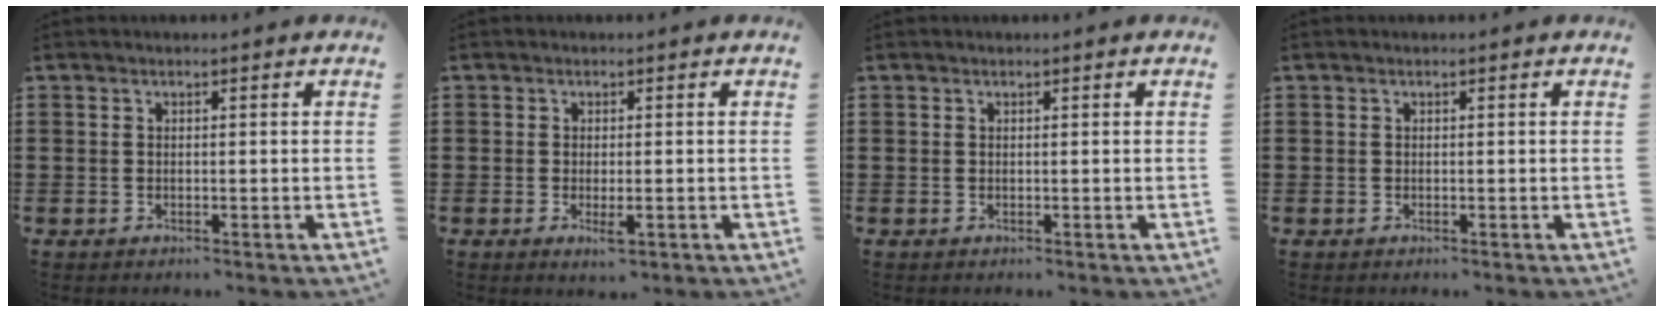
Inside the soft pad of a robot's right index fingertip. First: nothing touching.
{"total": 2.1, "force": [-0.8, 0.6, 1.8], "torque": [-0.038, -0.006, -0.015]}
{"total": 0.0}
{"total": 0.0}